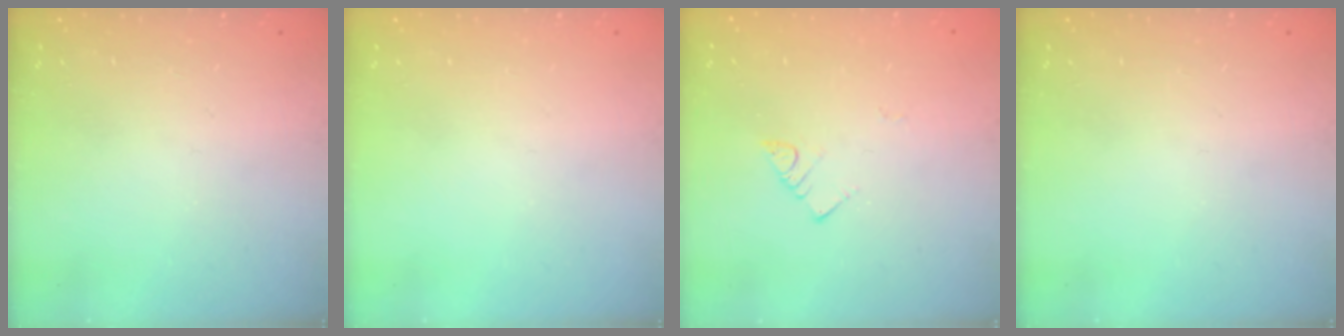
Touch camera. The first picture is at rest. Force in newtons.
{"total": 0.0}
{"total": 3.0, "press": 3.0, "slide": 0.2}
{"total": 0.0}